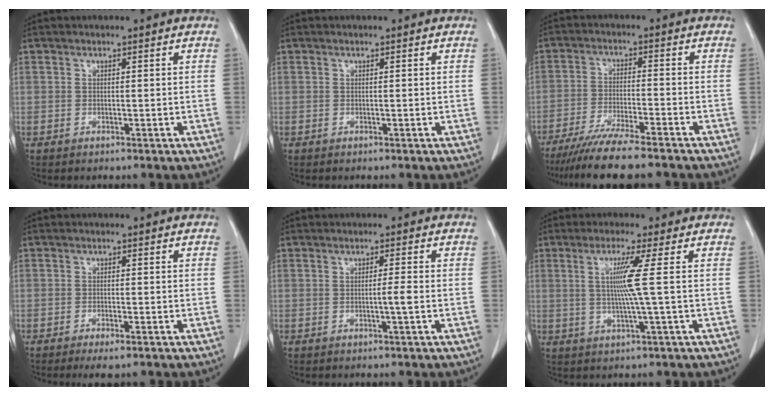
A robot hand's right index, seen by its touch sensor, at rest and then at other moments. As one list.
[{"total": 0.0}, {"total": 11.8, "force": [-9.9, 0.3, 6.4], "torque": [-0.096, -0.030, -0.158]}, {"total": 3.0, "force": [-2.1, 0.6, 2.0], "torque": [-0.031, -0.005, -0.028]}, {"total": 1.6, "force": [-0.4, -0.4, 1.5], "torque": [-0.026, -0.002, -0.008]}, {"total": 5.5, "force": [0.7, -1.8, 5.2], "torque": [-0.105, -0.005, 0.016]}]